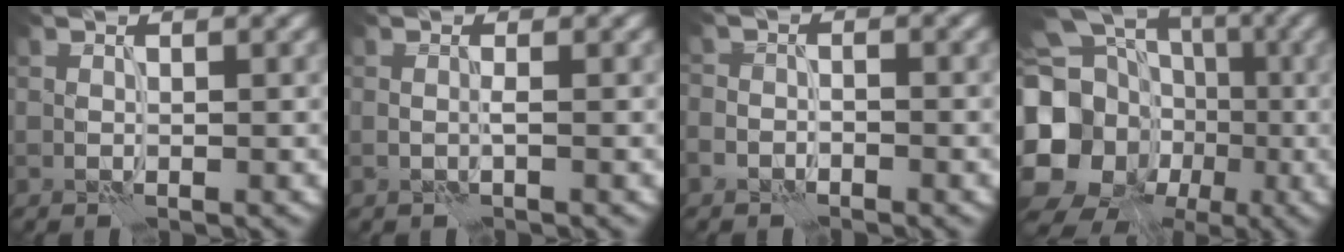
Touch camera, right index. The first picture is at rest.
{"total": 0.8, "force": [-0.4, -0.8, 0.0], "torque": [-0.003, -0.002, -0.008]}
{"total": 1.4, "force": [-1.4, 0.2, -0.2], "torque": [0.009, 0.005, -0.027]}
{"total": 20.0, "force": [-2.3, 17.6, 9.1], "torque": [-0.206, -0.008, -0.070]}